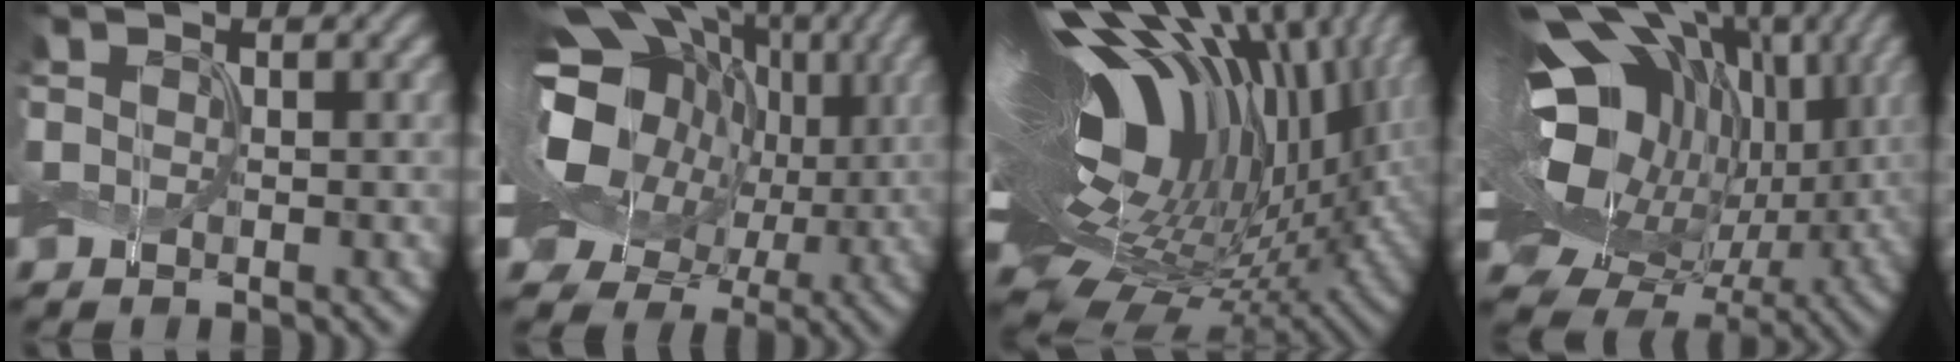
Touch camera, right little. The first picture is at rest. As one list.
[{"total": 16.7, "force": [1.4, 13.2, 10.1], "torque": [-0.195, 0.004, 0.010]}, {"total": 20.9, "force": [3.7, 10.6, 17.6], "torque": [-0.293, 0.019, 0.057]}, {"total": 19.9, "force": [2.6, 14.1, 13.8], "torque": [-0.253, 0.005, 0.058]}]